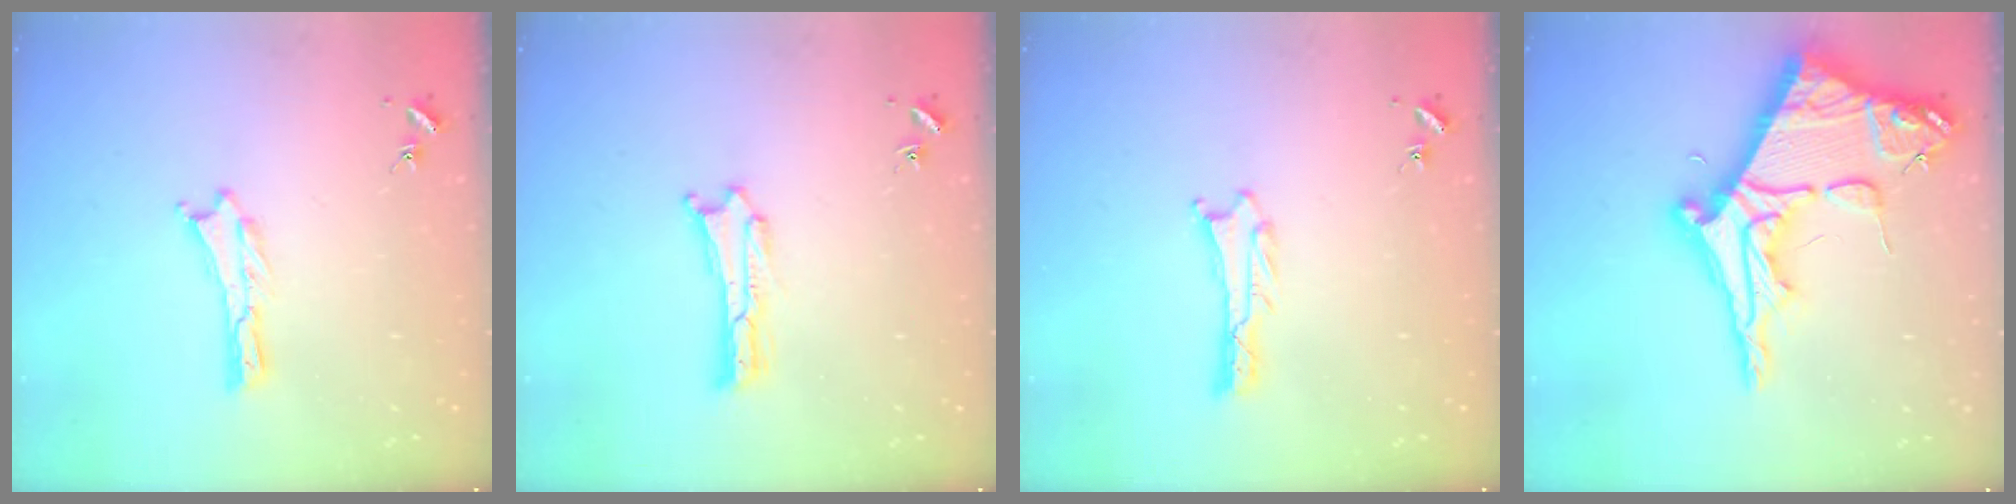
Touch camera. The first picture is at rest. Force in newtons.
{"total": 0.0}
{"total": 0.6, "press": 0.6, "slide": 0.1}
{"total": 12.1, "press": 12.1, "slide": 1.3}